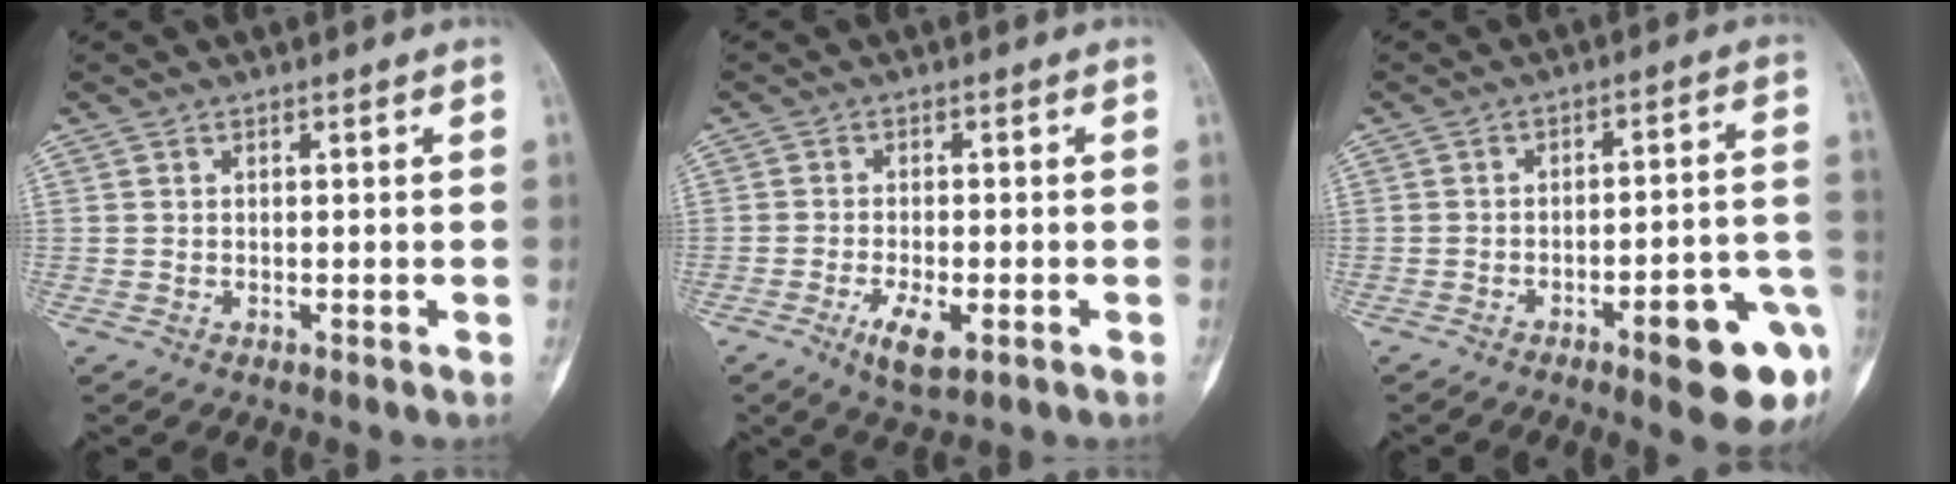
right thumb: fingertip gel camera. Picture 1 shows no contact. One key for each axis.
{"total": 5.8, "fx": -2.5, "fy": 2.1, "fz": 4.7, "tx": -0.085, "ty": -0.002, "tz": -0.038}
{"total": 13.5, "fx": -6.1, "fy": 3.3, "fz": 11.5, "tx": -0.122, "ty": 0.037, "tz": -0.071}